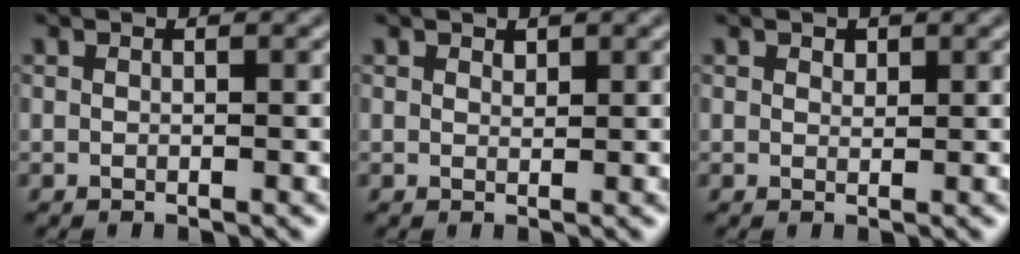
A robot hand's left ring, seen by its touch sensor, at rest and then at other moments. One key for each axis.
{"total": 0.7, "fx": 0.6, "fy": 0.3, "fz": 0.2, "tx": -0.003, "ty": -0.002, "tz": 0.010}
{"total": 0.8, "fx": 0.6, "fy": 0.5, "fz": 0.2, "tx": -0.004, "ty": -0.001, "tz": 0.009}